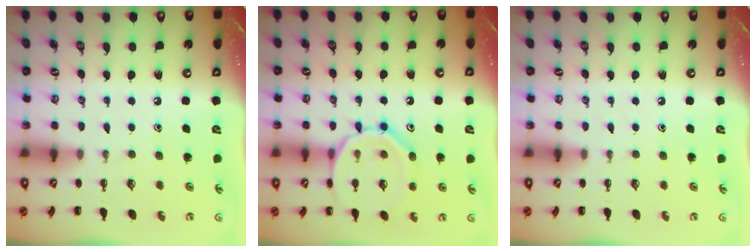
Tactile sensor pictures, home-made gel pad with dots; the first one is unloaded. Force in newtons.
{"total": 13.3, "press": 13.3, "slide": 0.5}
{"total": 0.0}